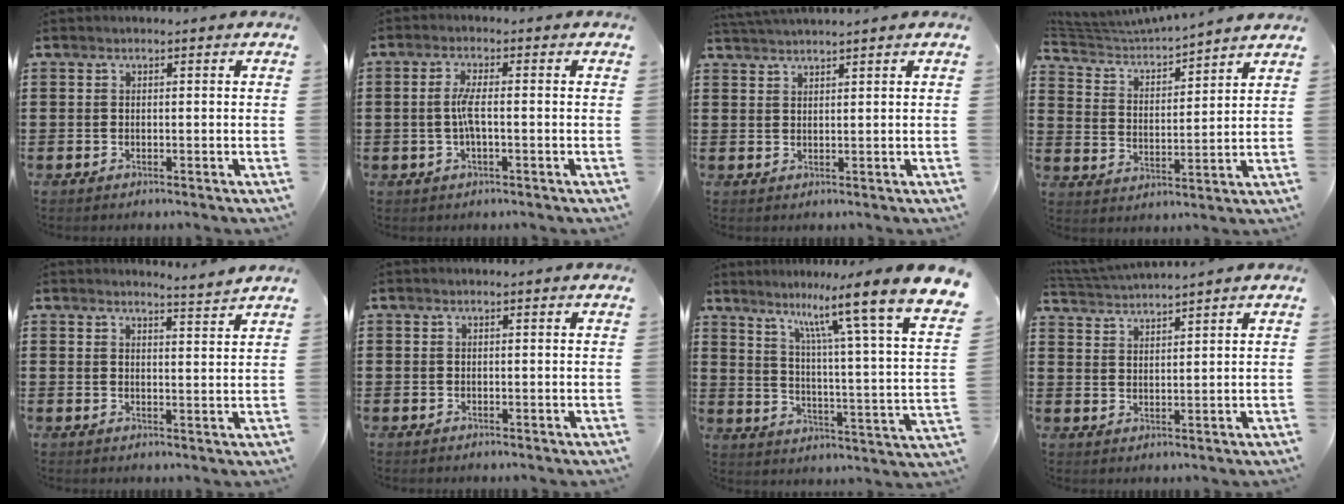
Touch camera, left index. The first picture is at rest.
{"total": 3.6, "force": [-0.4, 0.8, 3.5], "torque": [-0.073, 0.001, -0.012]}
{"total": 1.9, "force": [1.8, -0.4, 0.3], "torque": [-0.009, 0.000, 0.036]}
{"total": 4.5, "force": [4.4, 0.2, 1.1], "torque": [-0.045, -0.035, 0.069]}
{"total": 2.9, "force": [2.8, -0.6, 0.6], "torque": [-0.020, -0.011, 0.051]}
{"total": 0.0}
{"total": 9.7, "force": [7.5, -1.2, 6.1], "torque": [-0.116, -0.078, 0.105]}
{"total": 3.0, "force": [2.9, -0.6, -0.1], "torque": [-0.009, -0.011, 0.052]}